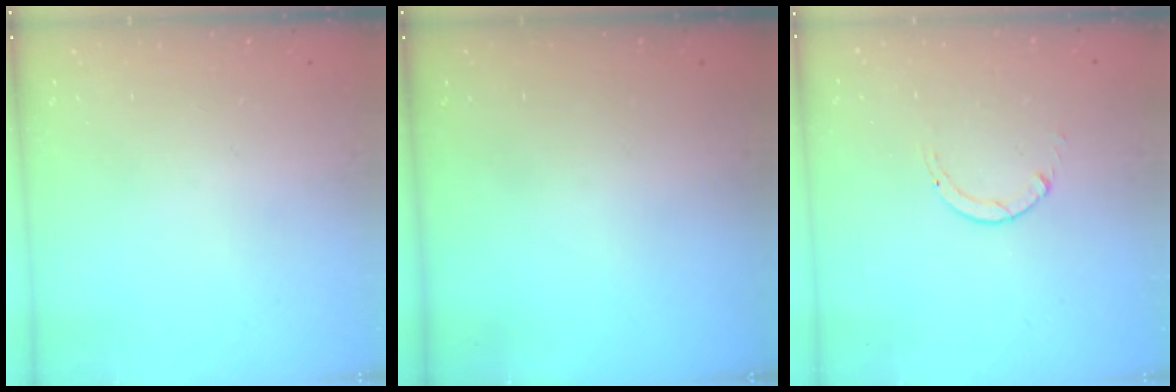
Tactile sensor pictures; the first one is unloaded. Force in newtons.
{"total": 0.0}
{"total": 0.8, "press": 0.7, "slide": 0.1}